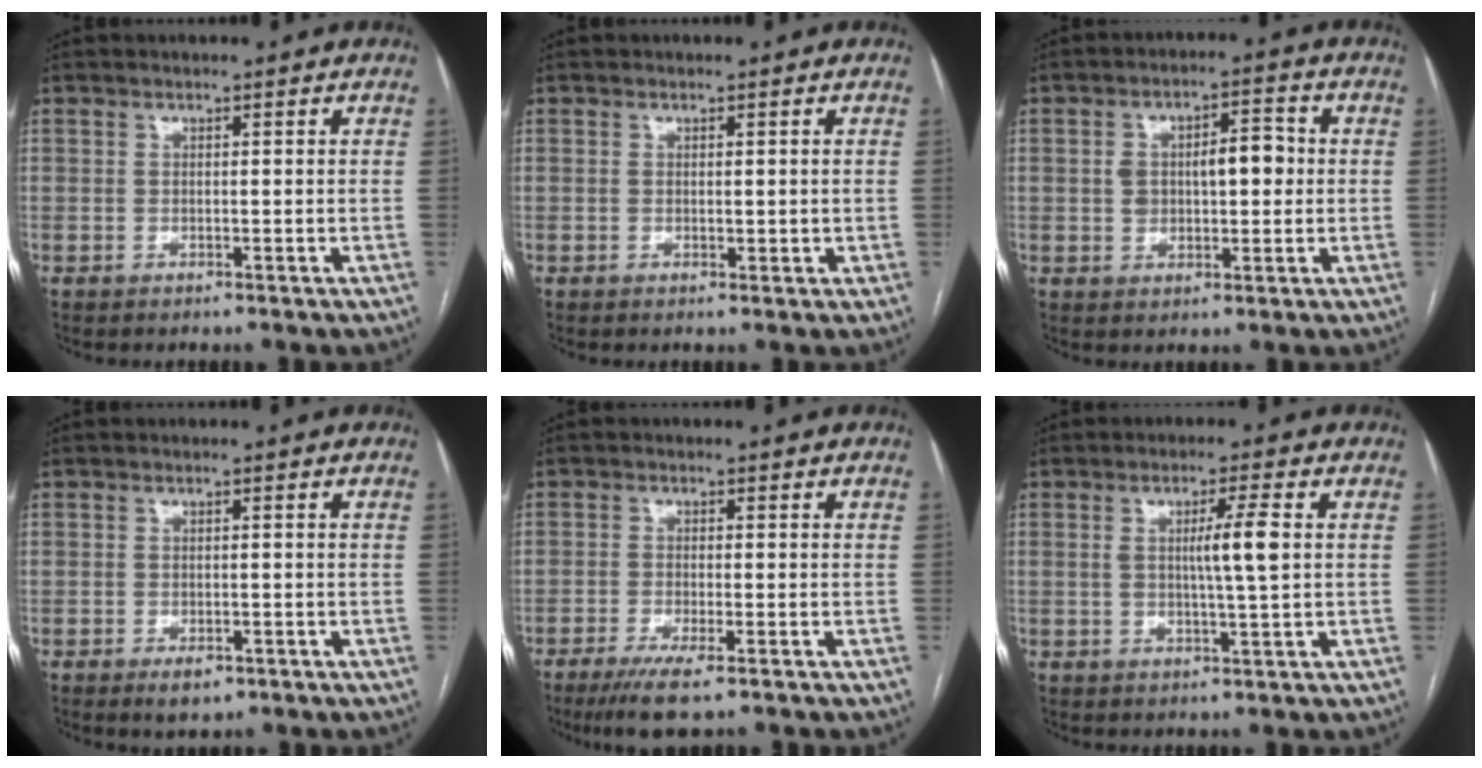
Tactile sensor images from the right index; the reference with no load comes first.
{"total": 1.2, "force": [0.0, 0.7, 1.0], "torque": [-0.014, -0.003, 0.003]}
{"total": 7.4, "force": [0.5, 3.6, 6.4], "torque": [-0.106, 0.023, 0.013]}
{"total": 2.8, "force": [-1.5, 1.5, 1.8], "torque": [-0.025, -0.002, -0.015]}
{"total": 5.8, "force": [-3.8, 0.7, 4.3], "torque": [-0.075, -0.016, -0.063]}
{"total": 5.4, "force": [0.7, -0.3, 5.3], "torque": [-0.093, -0.002, 0.013]}